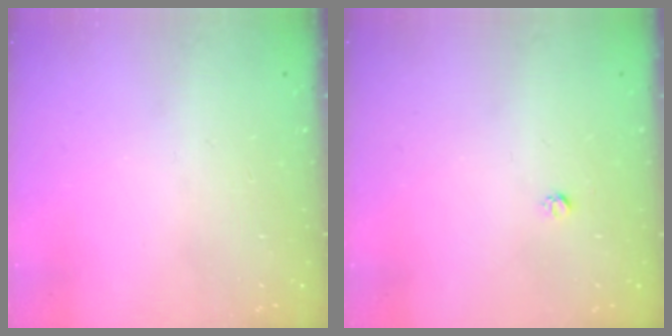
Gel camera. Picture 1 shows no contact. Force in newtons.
{"total": 2.7, "press": 2.7, "slide": 0.3}